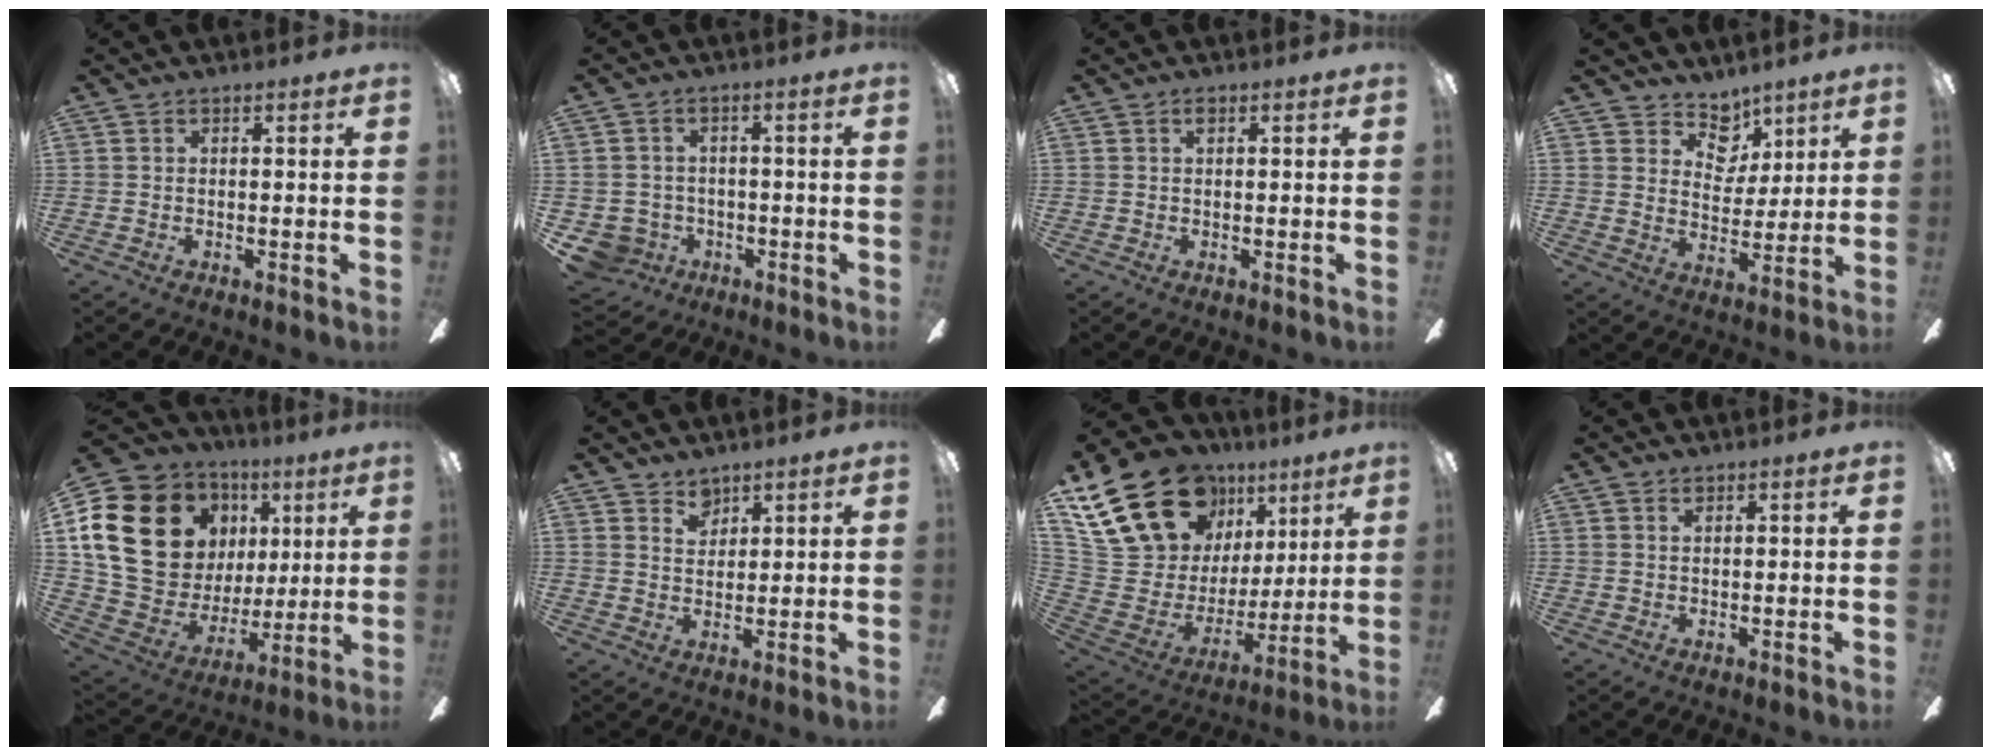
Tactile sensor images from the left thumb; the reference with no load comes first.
{"total": 5.6, "force": [-2.1, 5.1, 0.9], "torque": [-0.043, 0.013, -0.037]}
{"total": 1.1, "force": [0.6, 0.4, 0.8], "torque": [-0.011, 0.001, 0.008]}
{"total": 8.7, "force": [6.0, 5.9, 2.2], "torque": [-0.032, -0.039, 0.112]}
{"total": 22.5, "force": [8.4, 17.0, 12.1], "torque": [-0.248, -0.019, 0.170]}
{"total": 4.0, "force": [3.2, 2.2, 0.6], "torque": [-0.005, -0.014, 0.059]}
{"total": 25.2, "force": [15.1, 15.8, 12.5], "torque": [-0.242, -0.084, 0.294]}
{"total": 1.0, "force": [0.7, 0.5, 0.4], "torque": [-0.009, 0.002, 0.013]}